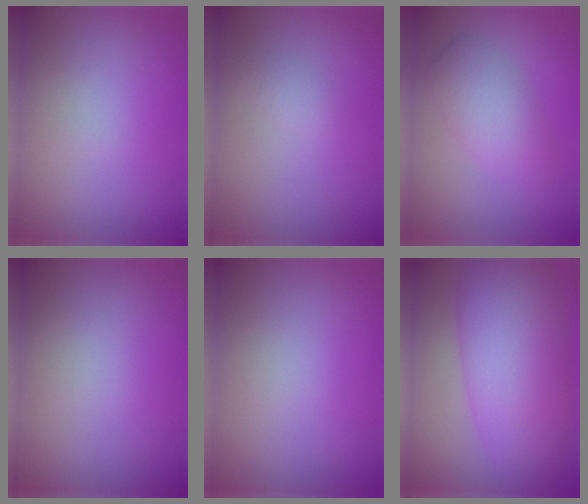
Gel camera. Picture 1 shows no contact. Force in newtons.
{"total": 1.1, "press": 1.1, "slide": 0.0}
{"total": 3.6, "press": 3.6, "slide": 0.1}
{"total": 0.0}
{"total": 0.0}
{"total": 10.0, "press": 10.0, "slide": 0.3}